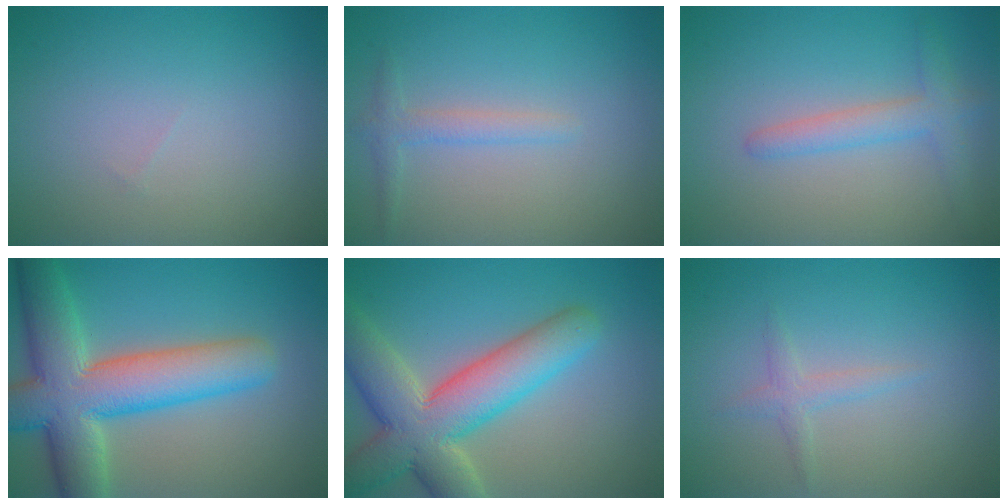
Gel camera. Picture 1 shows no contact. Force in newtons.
{"total": 1.6, "press": 1.6, "slide": 0.1}
{"total": 2.6, "press": 2.6, "slide": 0.1}
{"total": 10.7, "press": 10.7, "slide": 0.5}
{"total": 9.6, "press": 9.5, "slide": 0.8}
{"total": 1.3, "press": 1.3, "slide": 0.1}